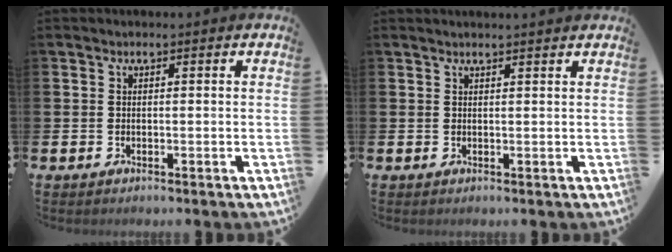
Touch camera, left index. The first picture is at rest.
{"total": 0.9, "force": [0.9, -0.1, 0.2], "torque": [-0.001, -0.002, 0.016]}